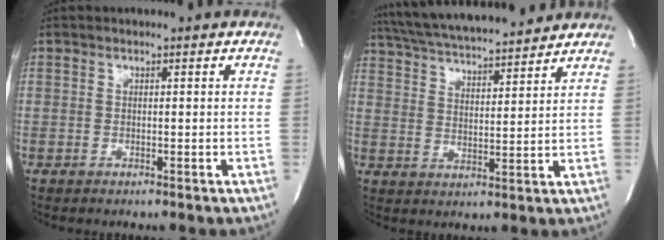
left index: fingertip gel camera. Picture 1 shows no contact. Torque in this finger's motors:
{"motor_torque": [0.23, -0.23, 0.43, 0.21]}